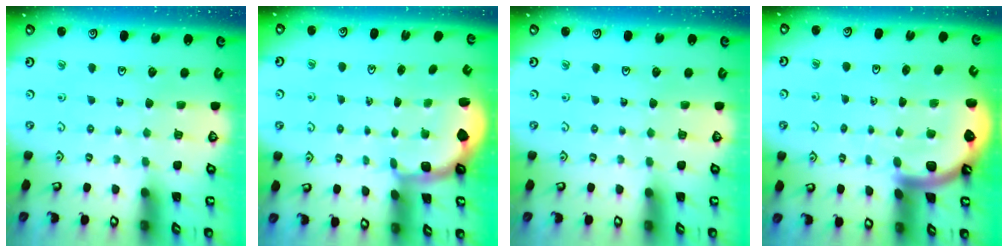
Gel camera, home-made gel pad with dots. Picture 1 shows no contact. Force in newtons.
{"total": 2.2, "press": 1.5, "slide": 1.6}
{"total": 0.0}
{"total": 5.0, "press": 4.9, "slide": 0.7}